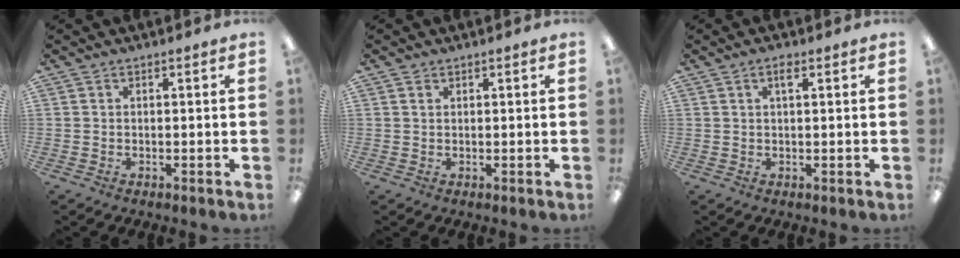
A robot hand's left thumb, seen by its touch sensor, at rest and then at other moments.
{"total": 0.9, "force": [0.5, 0.7, 0.4], "torque": [-0.009, 0.003, 0.009]}
{"total": 2.1, "force": [1.1, 0.7, 1.7], "torque": [-0.029, 0.002, 0.016]}